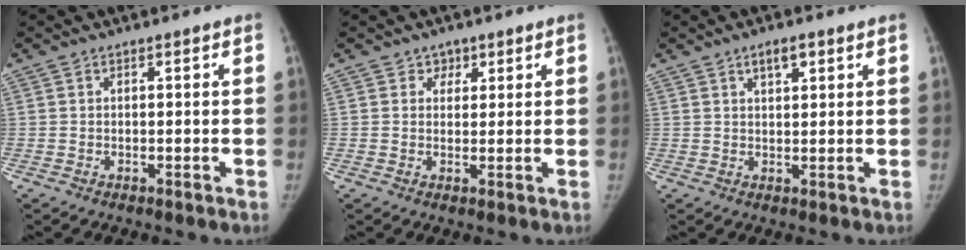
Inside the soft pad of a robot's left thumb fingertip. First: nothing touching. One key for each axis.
{"total": 2.5, "fx": 1.4, "fy": 2.1, "fz": 0.3, "tx": 0.022, "ty": -0.005, "tz": 0.013}
{"total": 3.5, "fx": 1.9, "fy": 1.5, "fz": 2.4, "tx": -0.031, "ty": -0.004, "tz": 0.032}